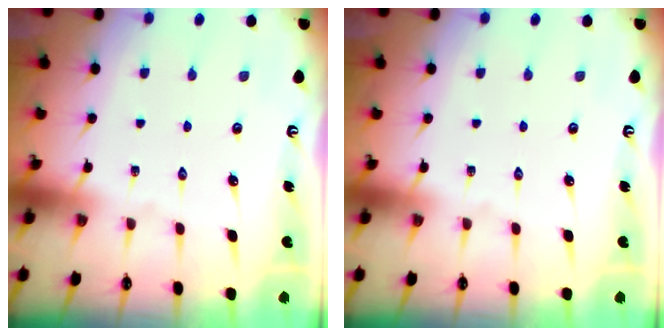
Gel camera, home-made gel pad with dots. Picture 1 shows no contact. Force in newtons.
{"total": 0.0}